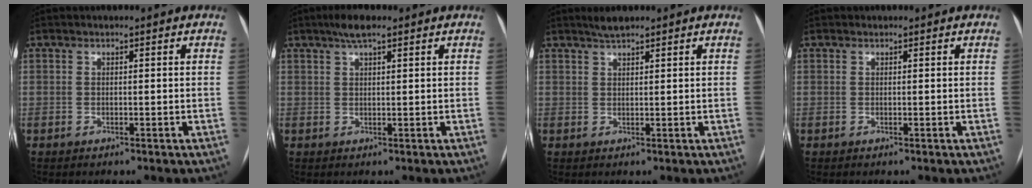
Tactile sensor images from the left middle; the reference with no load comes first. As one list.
[{"total": 3.5, "force": [2.4, 0.7, 2.5], "torque": [-0.050, 0.012, 0.042]}, {"total": 2.1, "force": [1.8, 0.2, 1.1], "torque": [-0.024, 0.005, 0.035]}, {"total": 0.0}]